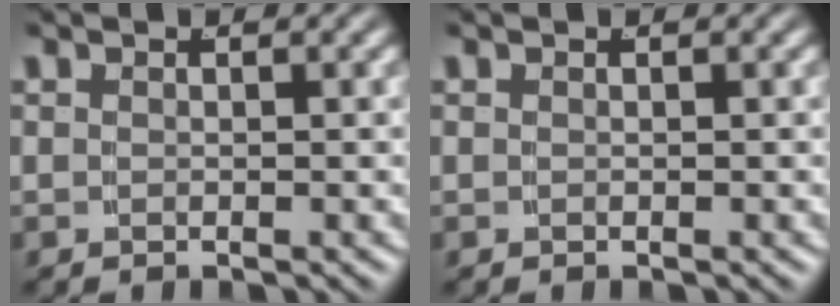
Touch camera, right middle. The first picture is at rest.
{"total": 0.0}